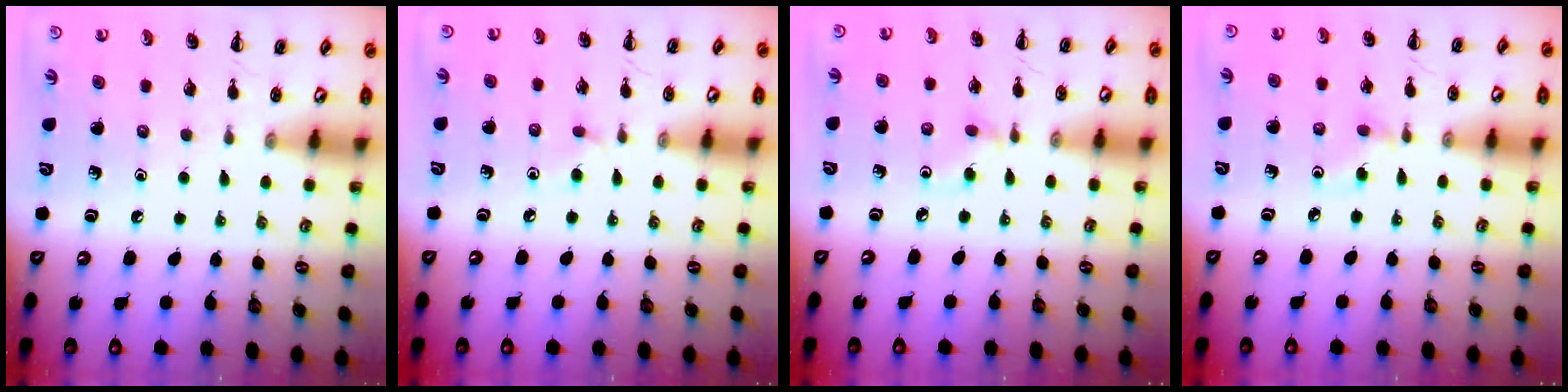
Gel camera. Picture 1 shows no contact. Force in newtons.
{"total": 4.0, "press": 3.7, "slide": 1.5}
{"total": 3.4, "press": 3.1, "slide": 1.4}
{"total": 2.9, "press": 2.7, "slide": 1.0}